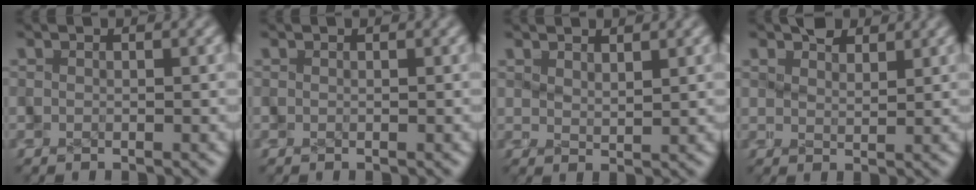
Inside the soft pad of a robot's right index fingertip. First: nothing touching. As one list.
[{"total": 0.0}, {"total": 2.1, "force": [1.9, 0.4, 0.7], "torque": [-0.017, -0.006, 0.036]}, {"total": 2.7, "force": [2.1, 1.2, 1.2], "torque": [-0.016, -0.006, 0.036]}]